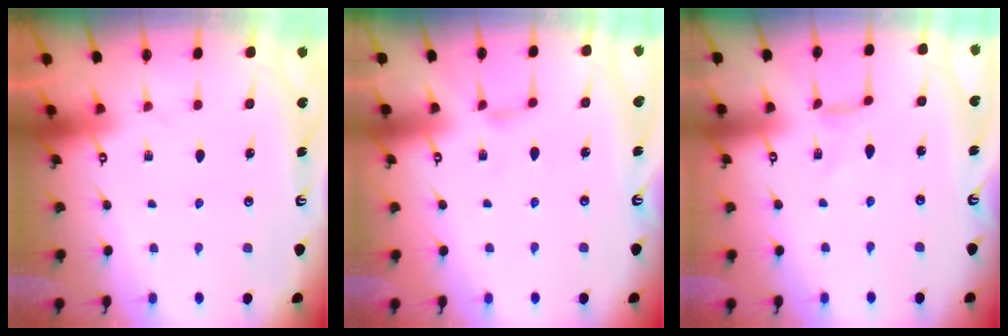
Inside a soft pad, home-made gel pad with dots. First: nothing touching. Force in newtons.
{"total": 0.0}
{"total": 0.0}